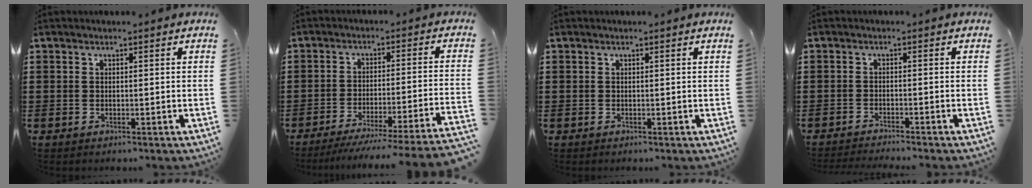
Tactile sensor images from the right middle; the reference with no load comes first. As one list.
[{"total": 5.9, "force": [-4.9, -0.7, 3.2], "torque": [-0.049, -0.022, -0.097]}, {"total": 0.0}, {"total": 1.7, "force": [-1.6, -0.3, 0.3], "torque": [-0.006, 0.002, -0.031]}]